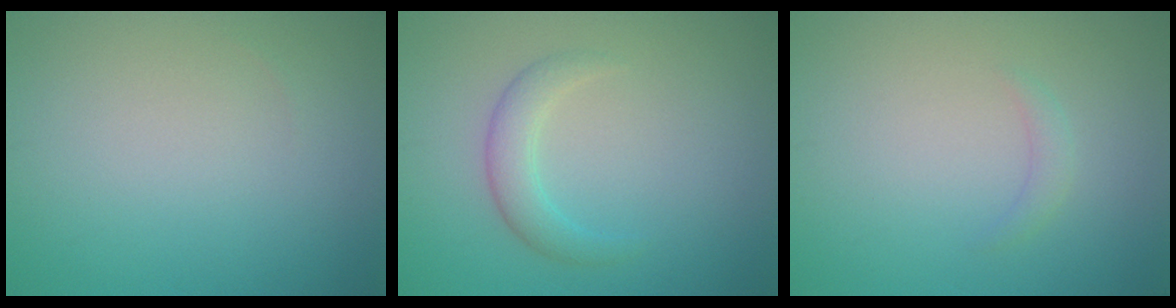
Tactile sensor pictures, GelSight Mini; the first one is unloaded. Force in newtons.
{"total": 2.4, "press": 2.4, "slide": 0.1}
{"total": 1.0, "press": 1.0, "slide": 0.1}